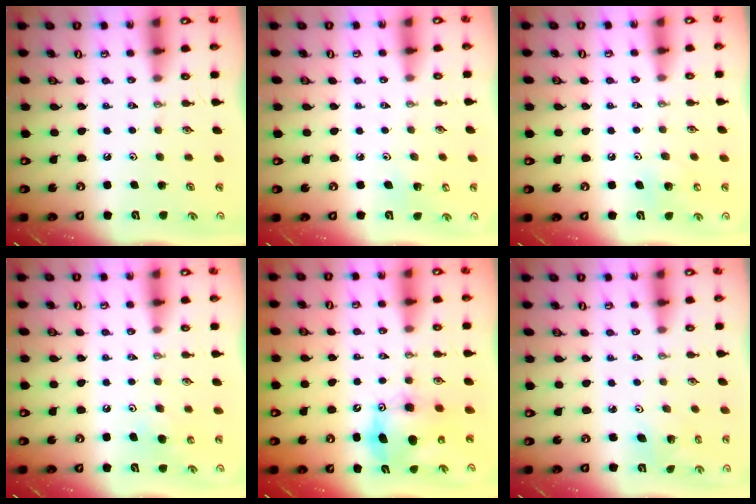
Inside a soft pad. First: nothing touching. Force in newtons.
{"total": 2.5, "press": 2.4, "slide": 0.6}
{"total": 8.0, "press": 8.0, "slide": 0.4}
{"total": 5.3, "press": 5.1, "slide": 1.2}
{"total": 9.4, "press": 9.4, "slide": 0.6}
{"total": 2.8, "press": 2.8, "slide": 0.2}